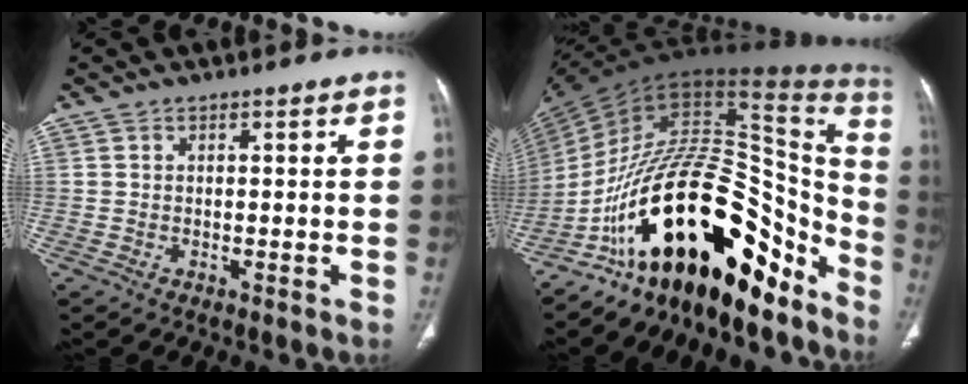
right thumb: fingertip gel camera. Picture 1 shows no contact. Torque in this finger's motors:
{"motor_torque": [2.33, 2.67, 2.36, -0.41, 1.05]}